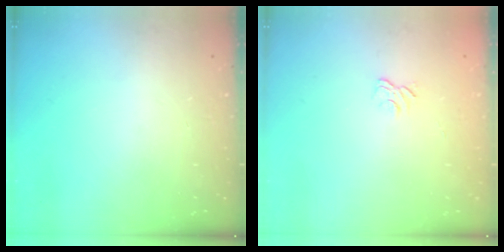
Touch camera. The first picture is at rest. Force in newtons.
{"total": 2.9, "press": 2.6, "slide": 1.3}